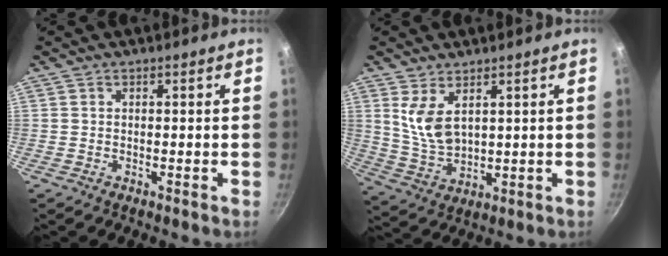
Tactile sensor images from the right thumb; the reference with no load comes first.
{"total": 7.7, "force": [3.3, 4.1, 5.6], "torque": [-0.101, -0.035, 0.075]}